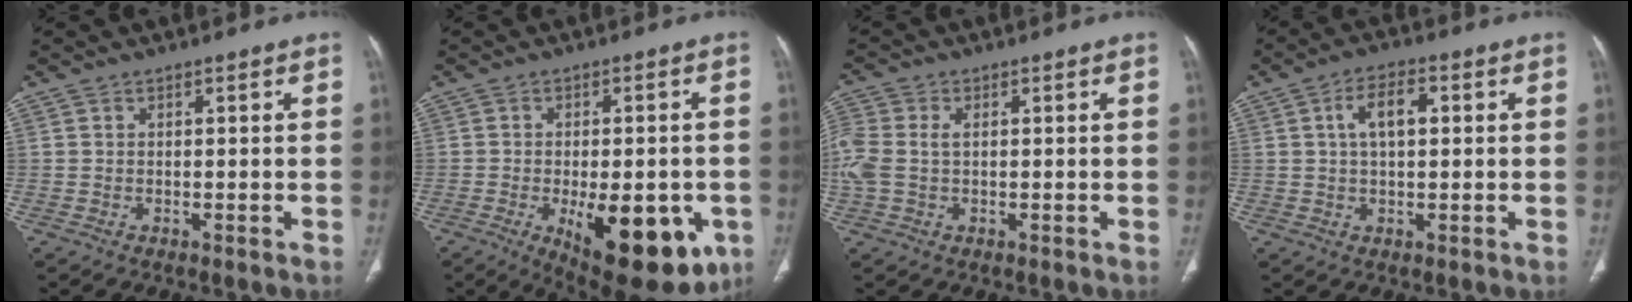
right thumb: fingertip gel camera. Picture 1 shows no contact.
{"total": 18.9, "force": [-6.5, 8.4, 15.7], "torque": [-0.169, -0.003, -0.070]}
{"total": 7.6, "force": [0.4, 5.0, 5.7], "torque": [-0.168, 0.021, 0.015]}
{"total": 6.1, "force": [1.3, 3.0, 5.2], "torque": [-0.089, 0.005, 0.019]}